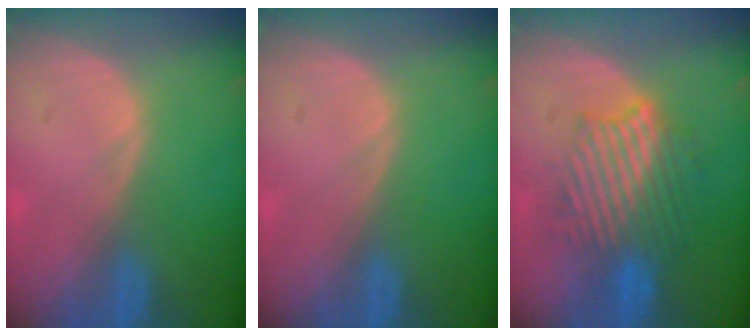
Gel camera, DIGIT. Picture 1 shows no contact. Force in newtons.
{"total": 0.0}
{"total": 8.9, "press": 8.8, "slide": 1.7}